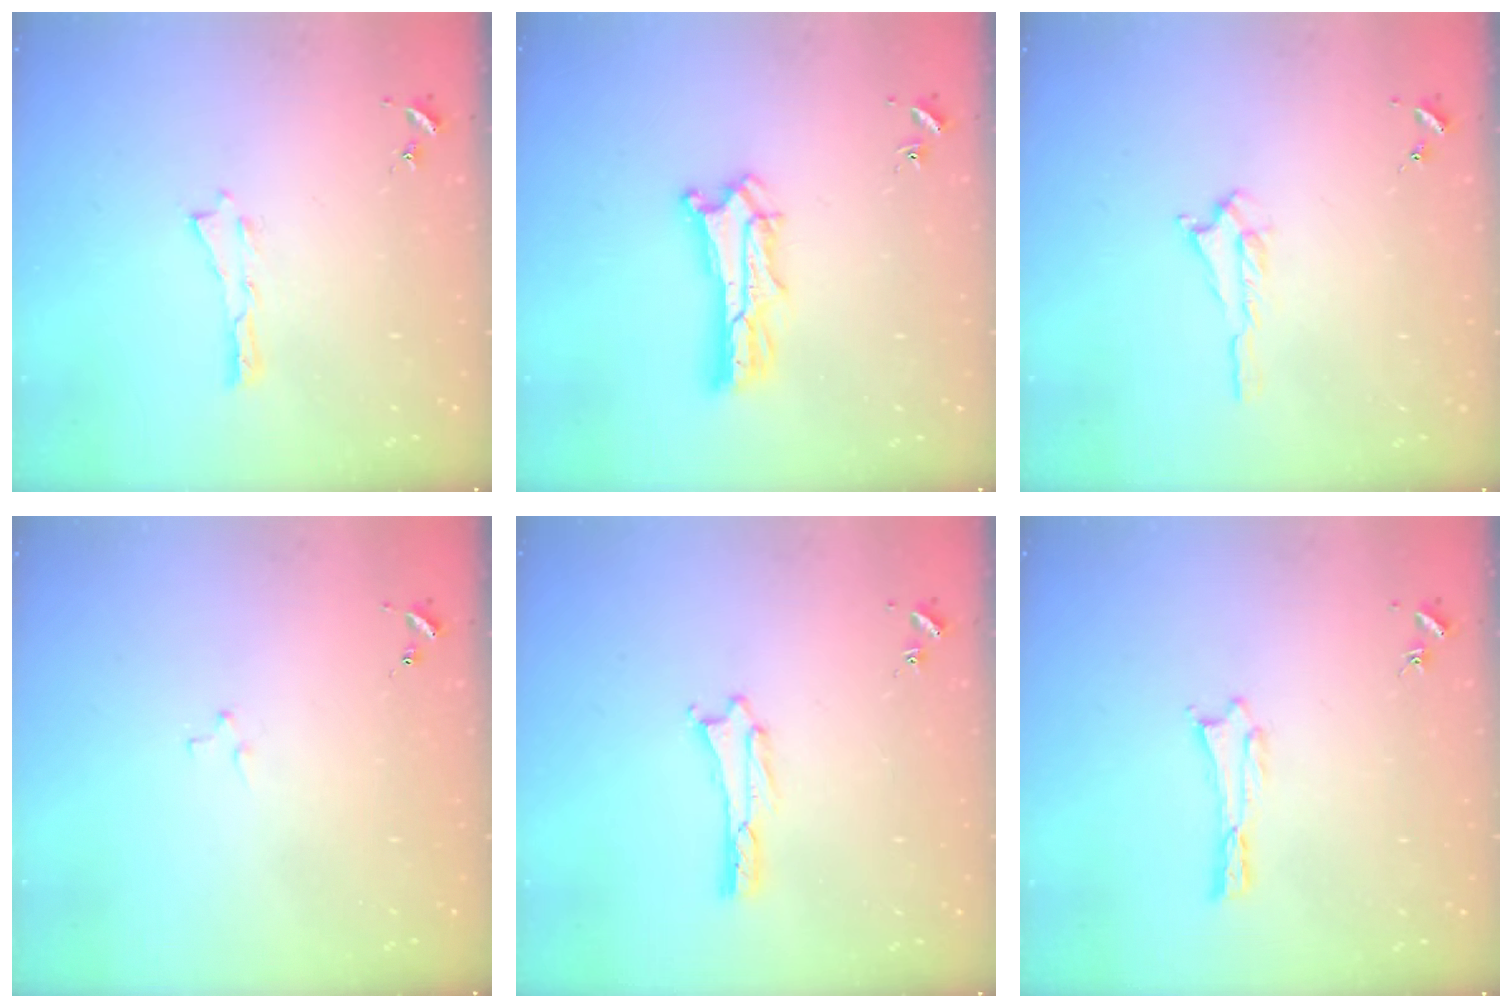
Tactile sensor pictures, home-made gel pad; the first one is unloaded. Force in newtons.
{"total": 4.6, "press": 4.6, "slide": 0.4}
{"total": 0.7, "press": 0.7, "slide": 0.2}
{"total": 2.1, "press": 2.1, "slide": 0.2}
{"total": 1.1, "press": 1.1, "slide": 0.1}
{"total": 0.0}